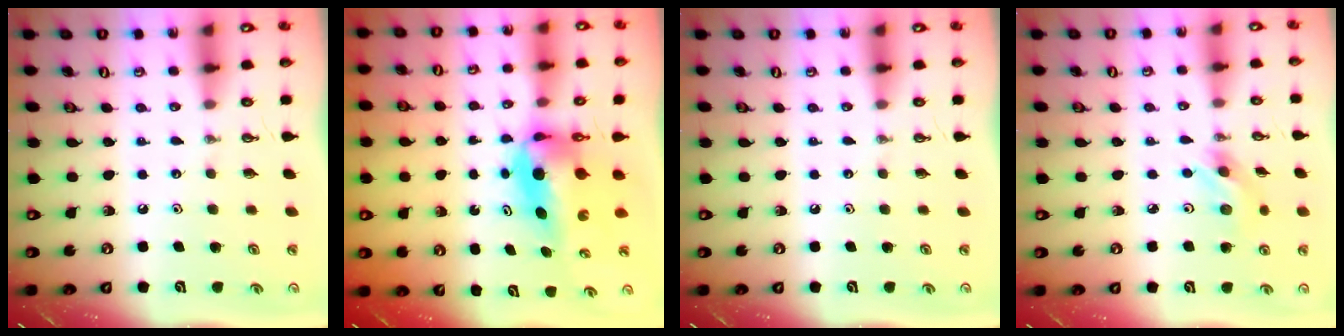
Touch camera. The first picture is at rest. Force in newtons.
{"total": 7.3, "press": 6.7, "slide": 2.8}
{"total": 0.0}
{"total": 5.8, "press": 5.8, "slide": 0.7}